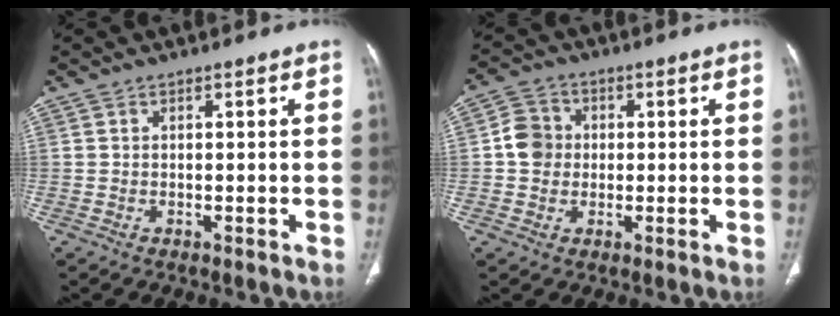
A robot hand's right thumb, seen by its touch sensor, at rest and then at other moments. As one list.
[{"total": 5.6, "force": [0.1, 5.1, 2.4], "torque": [-0.028, 0.009, -0.006]}]